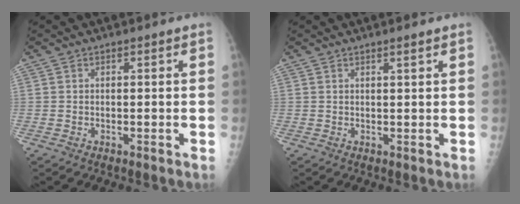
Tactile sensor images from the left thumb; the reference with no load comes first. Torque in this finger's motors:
{"motor_torque": [-0.08, 0.02, -0.17, 0.10, -0.01]}